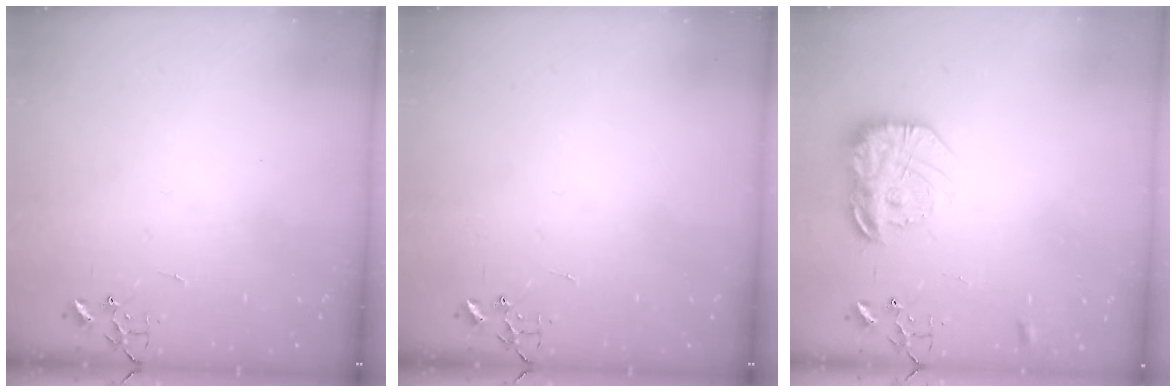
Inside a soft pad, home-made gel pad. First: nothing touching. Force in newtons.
{"total": 0.0}
{"total": 18.3, "press": 18.2, "slide": 1.3}